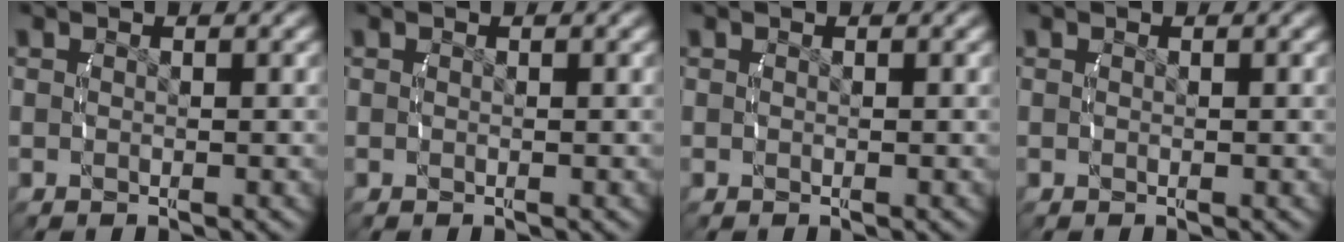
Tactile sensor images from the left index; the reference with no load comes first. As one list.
[{"total": 0.0}, {"total": 0.0}, {"total": 0.0}]